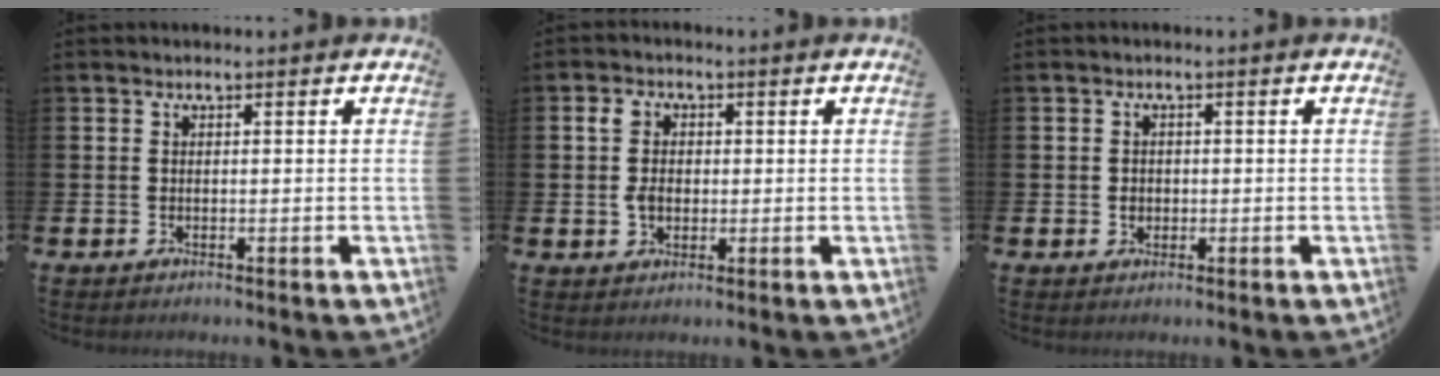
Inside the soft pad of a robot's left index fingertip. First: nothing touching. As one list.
[{"total": 3.9, "force": [0.5, 3.0, 2.5], "torque": [-0.042, 0.008, 0.005]}, {"total": 1.3, "force": [0.1, 1.2, 0.5], "torque": [0.004, 0.001, -0.003]}]